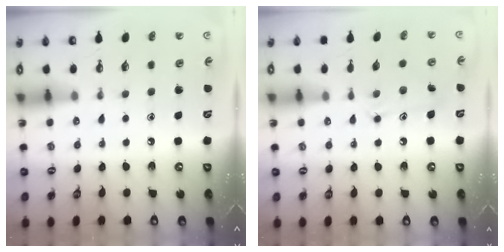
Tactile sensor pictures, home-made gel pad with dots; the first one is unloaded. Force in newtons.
{"total": 10.3, "press": 10.3, "slide": 0.4}